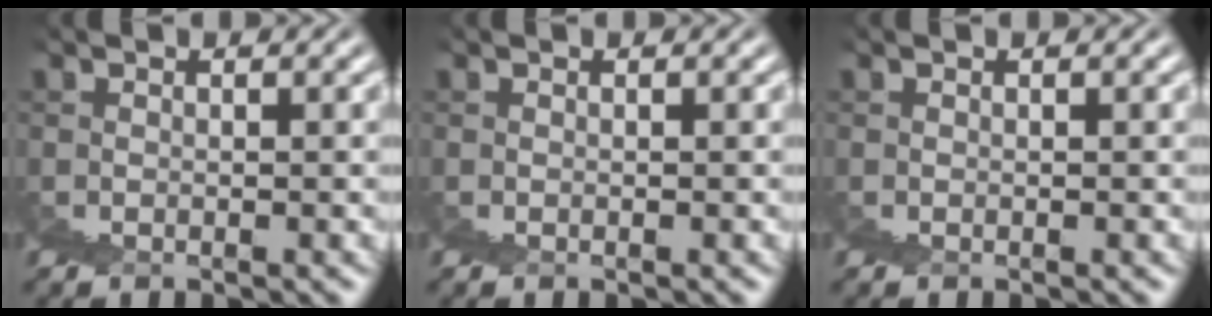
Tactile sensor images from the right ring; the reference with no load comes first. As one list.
[{"total": 0.0}, {"total": 0.0}]